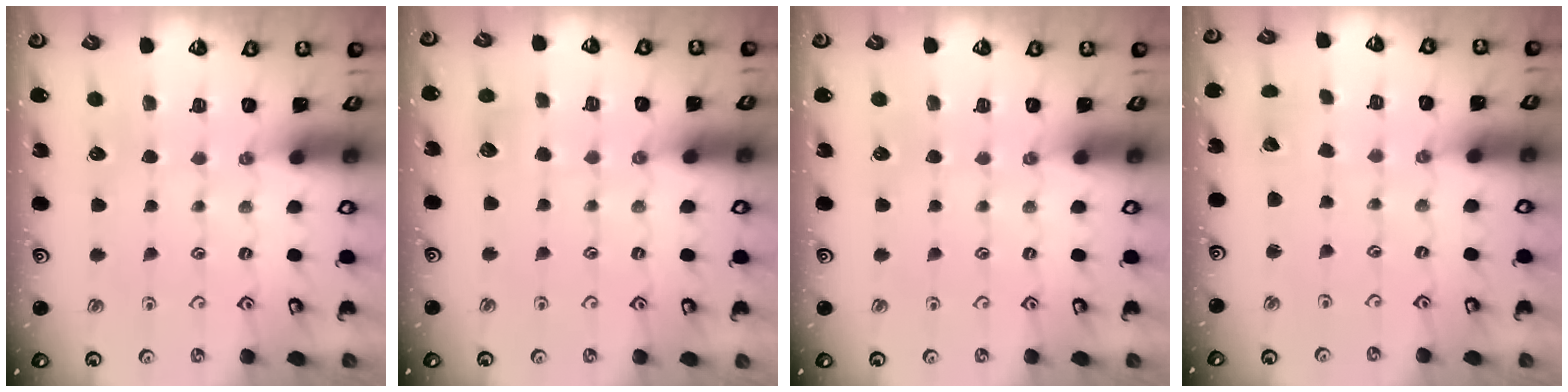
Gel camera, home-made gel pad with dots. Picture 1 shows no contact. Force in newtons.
{"total": 5.0, "press": 5.0, "slide": 0.5}
{"total": 0.0}
{"total": 2.6, "press": 2.6, "slide": 0.2}